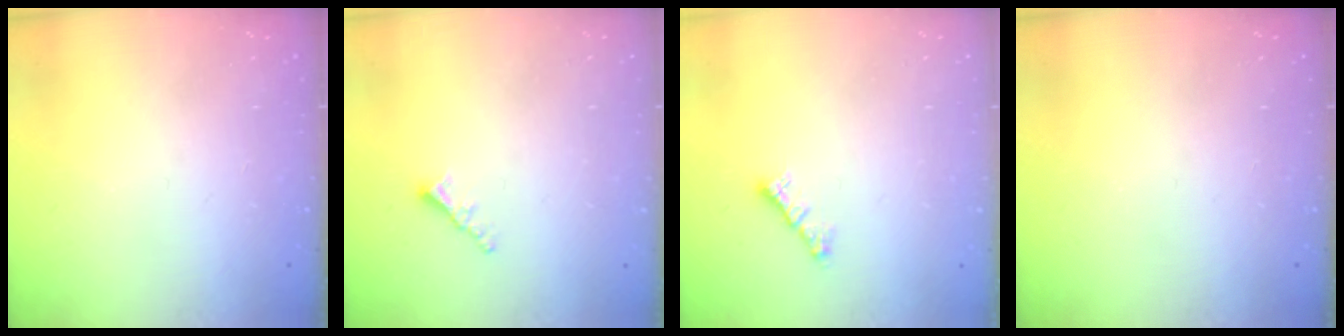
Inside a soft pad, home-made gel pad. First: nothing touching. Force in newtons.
{"total": 2.0, "press": 2.0, "slide": 0.5}
{"total": 0.8, "press": 0.7, "slide": 0.4}
{"total": 0.0}